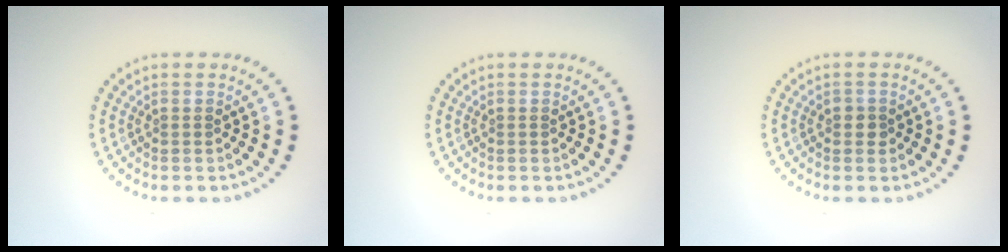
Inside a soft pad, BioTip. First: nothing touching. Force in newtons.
{"total": 0.0}
{"total": 1.1, "press": 1.1, "slide": 0.4}